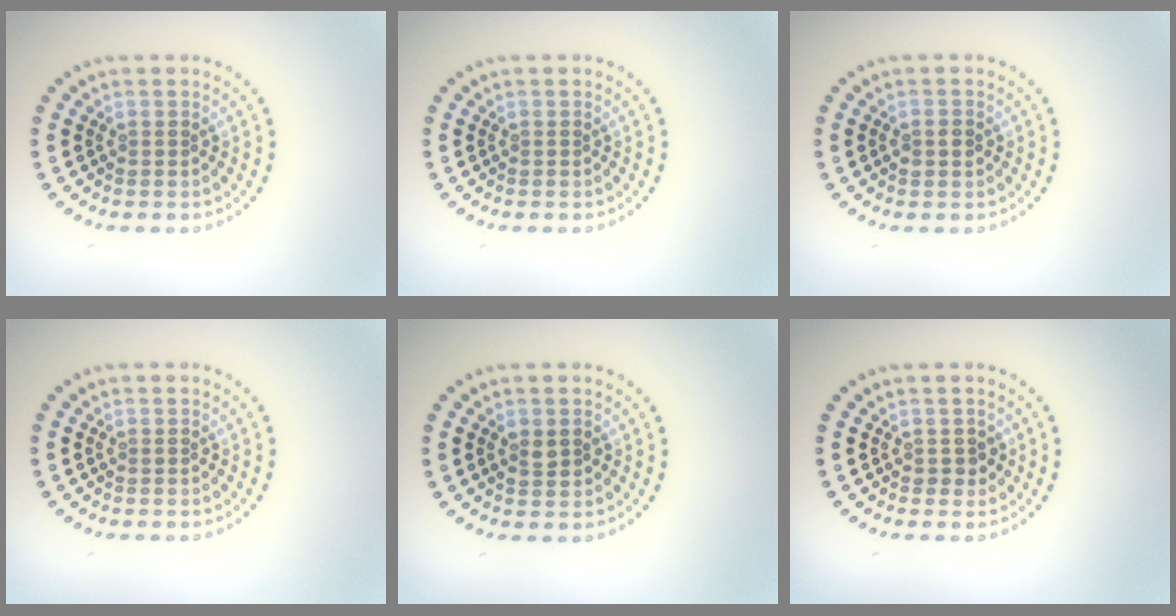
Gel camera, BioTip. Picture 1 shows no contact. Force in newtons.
{"total": 0.0}
{"total": 1.4, "press": 1.4, "slide": 0.2}
{"total": 0.0}
{"total": 1.6, "press": 1.6, "slide": 0.1}
{"total": 1.0, "press": 0.9, "slide": 0.5}